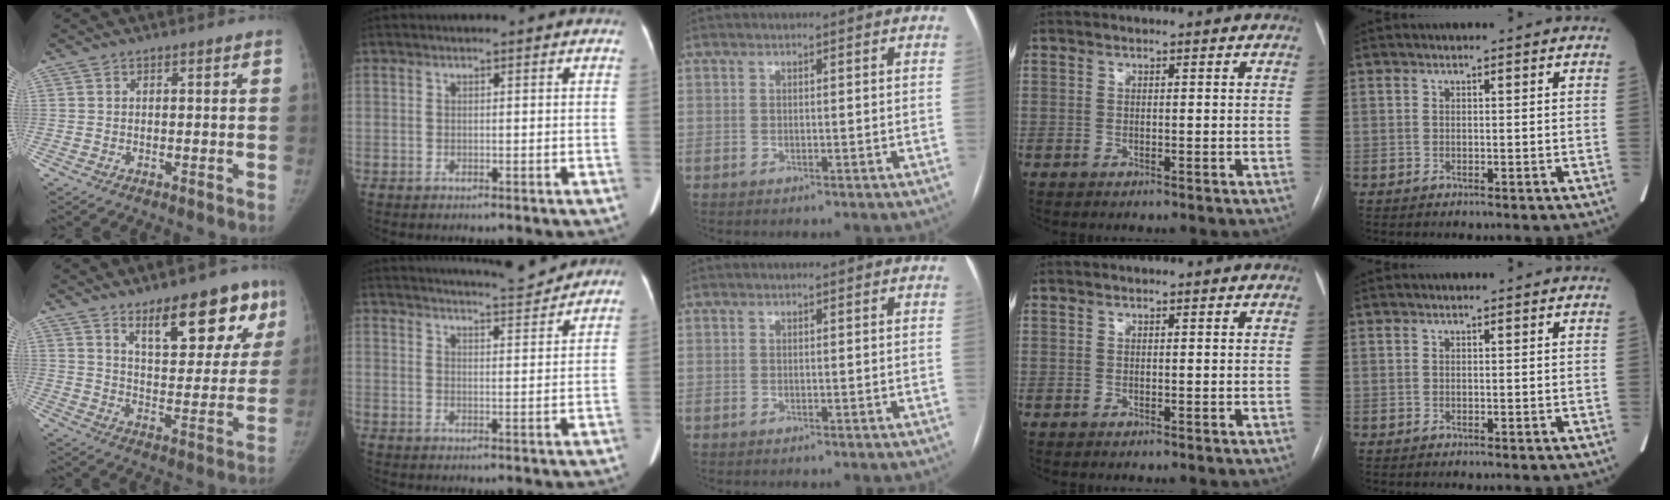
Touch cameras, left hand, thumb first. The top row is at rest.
{"thumb": {"total": 16.8, "force": [10.3, 6.8, 11.4], "torque": [-0.102, -0.060, 0.153]}, "index": {"total": 9.1, "force": [8.9, -0.1, 2.3], "torque": [-0.035, 0.001, 0.124]}}